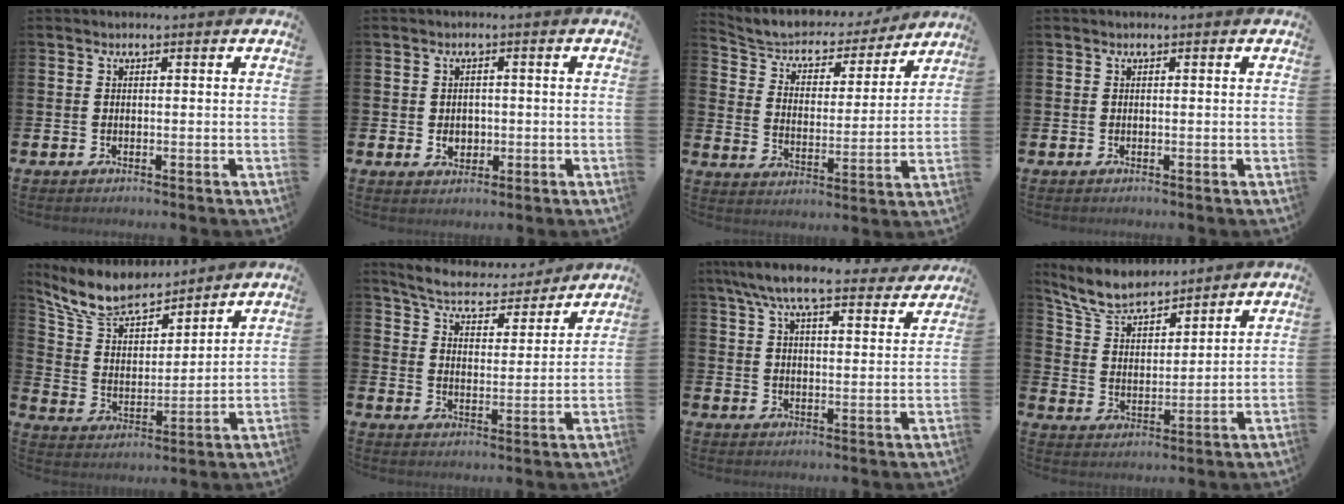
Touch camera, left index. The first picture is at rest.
{"total": 1.9, "force": [0.1, 1.7, 0.8], "torque": [-0.004, 0.002, -0.006]}
{"total": 5.7, "force": [5.2, 2.0, 1.1], "torque": [-0.049, -0.043, 0.084]}
{"total": 0.0}
{"total": 8.1, "force": [7.4, 2.3, 2.3], "torque": [-0.078, -0.041, 0.134]}
{"total": 6.3, "force": [6.1, 1.2, 1.2], "torque": [-0.053, -0.048, 0.103]}
{"total": 8.7, "force": [7.8, 1.7, 3.5], "torque": [-0.081, -0.037, 0.138]}
{"total": 7.2, "force": [6.7, 1.8, 2.0], "torque": [-0.066, -0.037, 0.120]}